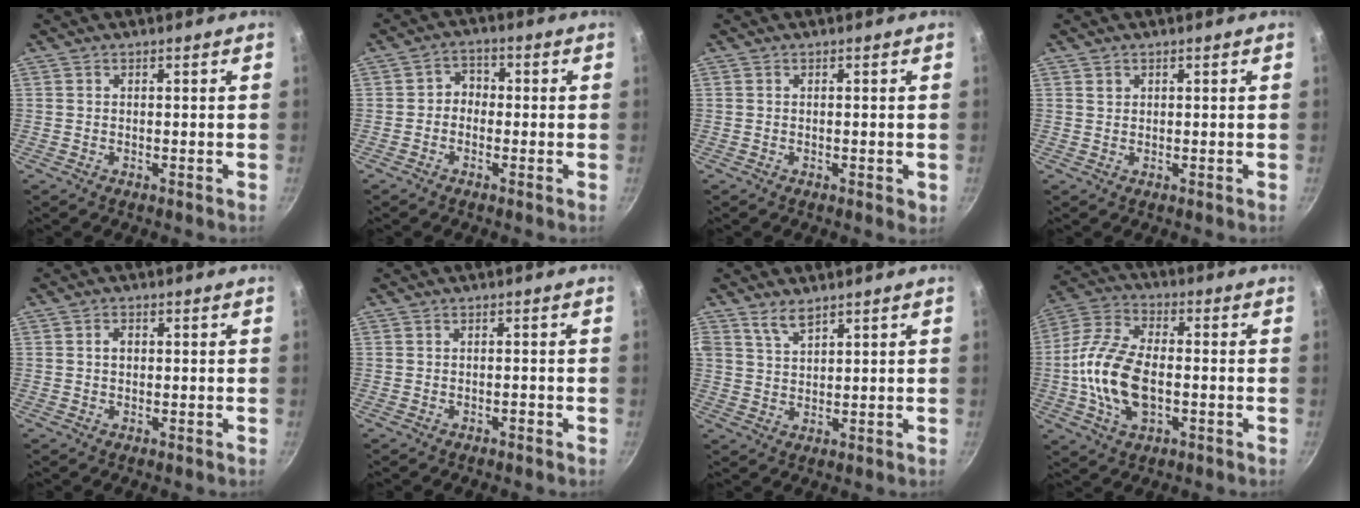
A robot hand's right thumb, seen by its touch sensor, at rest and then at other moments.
{"total": 3.3, "force": [-0.8, 2.8, 1.5], "torque": [-0.004, 0.016, -0.024]}
{"total": 1.8, "force": [-0.4, 0.6, 1.7], "torque": [-0.023, -0.002, -0.004]}
{"total": 0.9, "force": [0.5, 0.7, 0.2], "torque": [-0.001, 0.002, 0.009]}
{"total": 1.7, "force": [0.2, 1.3, 1.1], "torque": [-0.013, 0.004, 0.003]}
{"total": 0.7, "force": [-0.5, 0.3, 0.4], "torque": [-0.008, 0.008, -0.006]}
{"total": 3.8, "force": [2.9, 1.4, 2.0], "torque": [-0.037, -0.019, 0.061]}
{"total": 15.2, "force": [-2.2, 8.5, 12.4], "torque": [-0.238, 0.029, -0.054]}